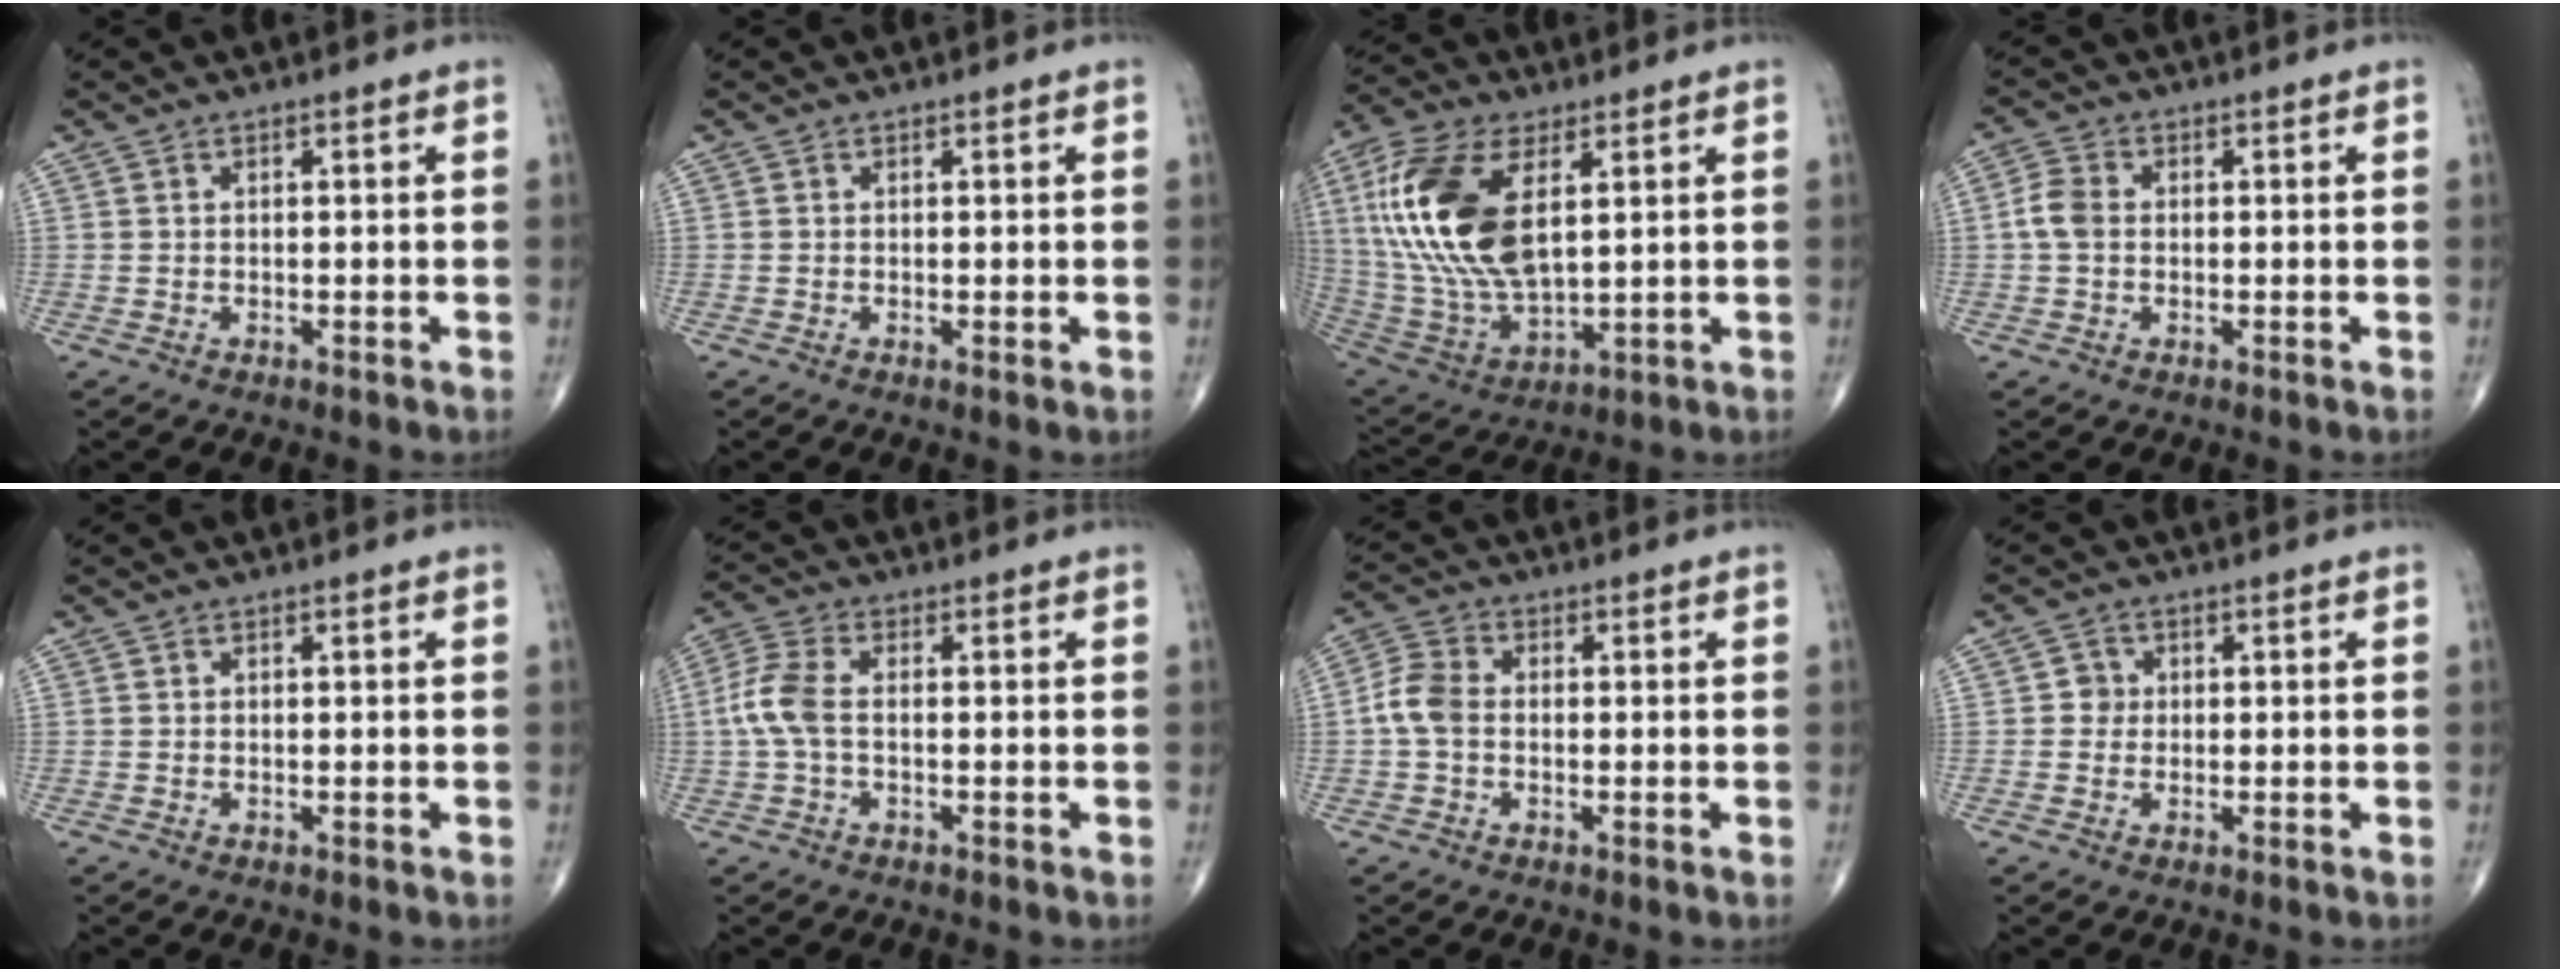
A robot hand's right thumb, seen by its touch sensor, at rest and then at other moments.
{"total": 0.7, "force": [0.0, 0.1, 0.7], "torque": [-0.017, -0.004, -0.001]}
{"total": 22.0, "force": [5.5, 11.2, 18.2], "torque": [-0.384, -0.022, 0.104]}
{"total": 4.1, "force": [-0.1, 3.0, 2.8], "torque": [-0.059, 0.012, -0.009]}
{"total": 0.0}
{"total": 6.3, "force": [-0.4, 3.3, 5.4], "torque": [-0.138, 0.017, -0.015]}
{"total": 5.4, "force": [-0.6, 3.9, 3.8], "torque": [-0.076, 0.015, -0.021]}
{"total": 2.3, "force": [0.0, 2.2, 0.7], "torque": [0.005, 0.007, -0.006]}